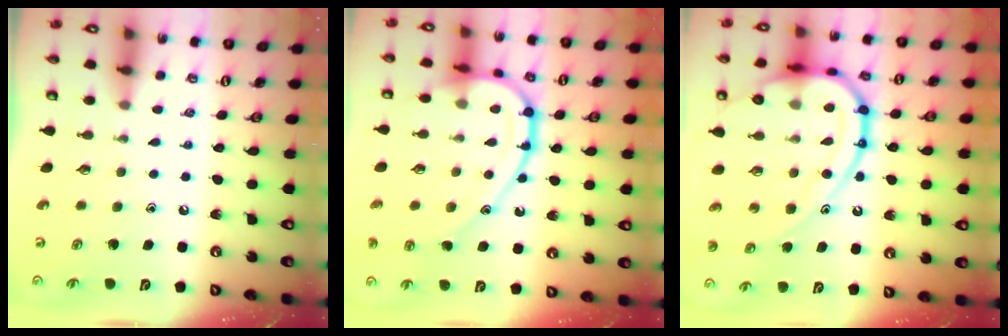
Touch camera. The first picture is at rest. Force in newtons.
{"total": 17.9, "press": 17.9, "slide": 1.0}
{"total": 21.9, "press": 21.8, "slide": 1.3}